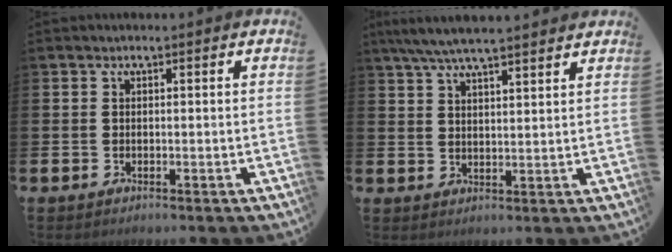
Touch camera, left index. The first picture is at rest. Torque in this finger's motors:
{"motor_torque": [0.04, -1.05, 0.77, 0.21]}